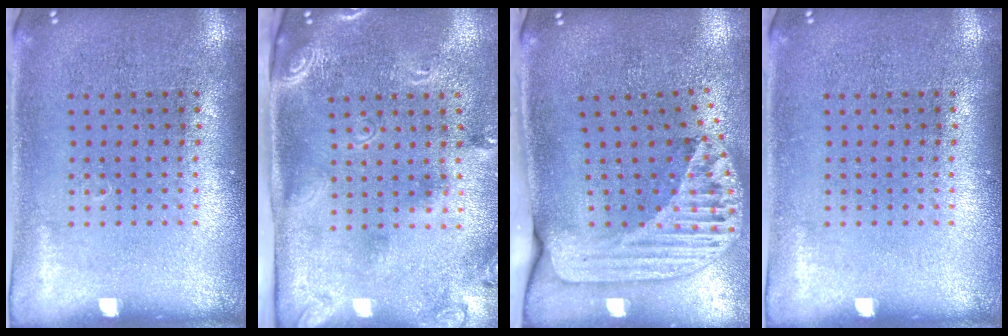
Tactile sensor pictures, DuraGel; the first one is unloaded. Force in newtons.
{"total": 2.5, "press": 1.7, "slide": 1.8}
{"total": 2.5, "press": 1.8, "slide": 1.8}
{"total": 0.0}